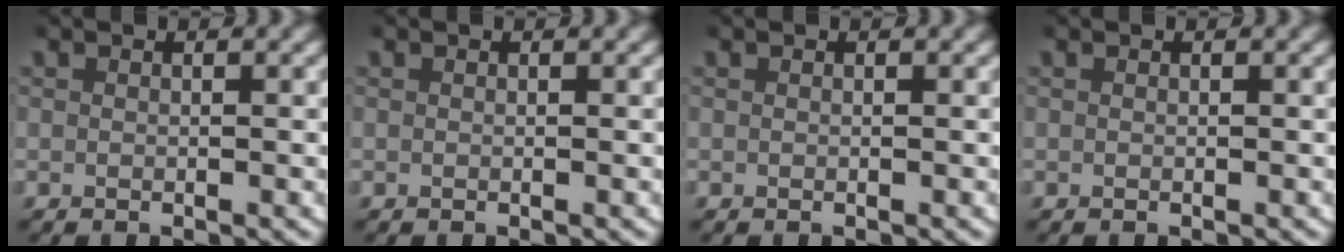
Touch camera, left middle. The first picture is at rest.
{"total": 0.0}
{"total": 0.0}
{"total": 0.0}